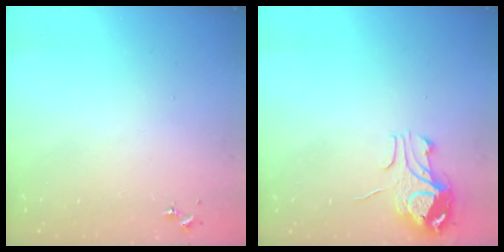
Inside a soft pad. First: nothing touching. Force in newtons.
{"total": 9.8, "press": 9.8, "slide": 1.2}